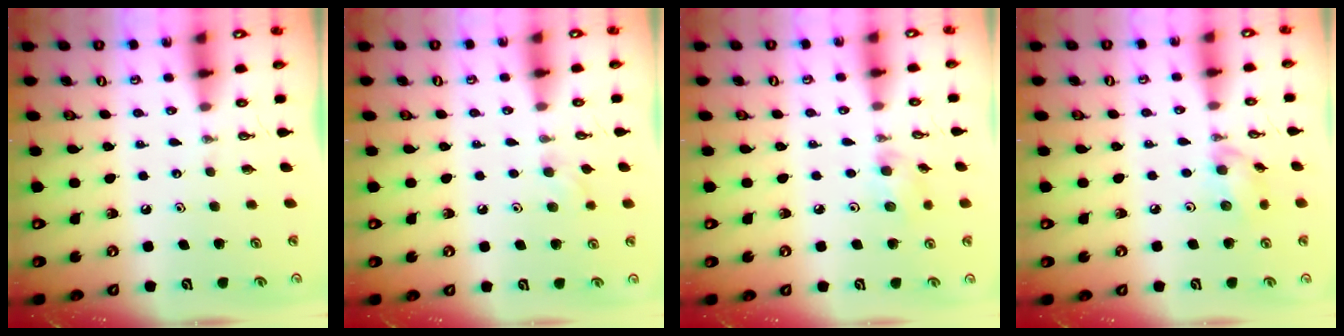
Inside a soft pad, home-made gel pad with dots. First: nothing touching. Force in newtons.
{"total": 5.3, "press": 5.1, "slide": 1.4}
{"total": 5.3, "press": 5.1, "slide": 1.3}
{"total": 7.3, "press": 7.1, "slide": 1.2}